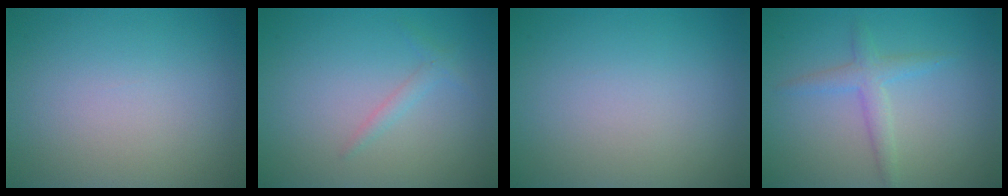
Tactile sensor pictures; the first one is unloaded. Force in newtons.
{"total": 1.1, "press": 1.1, "slide": 0.0}
{"total": 0.0}
{"total": 2.2, "press": 2.2, "slide": 0.1}